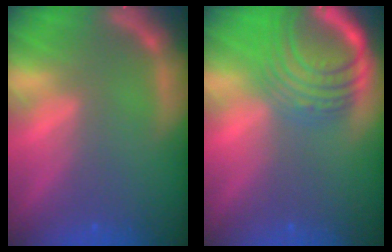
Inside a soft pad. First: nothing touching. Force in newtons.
{"total": 10.0}